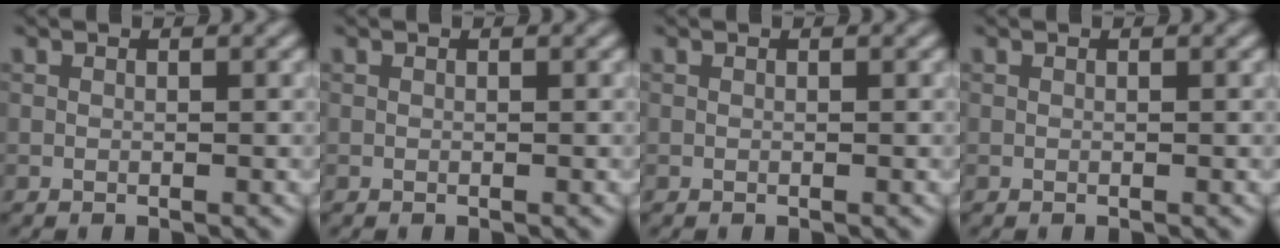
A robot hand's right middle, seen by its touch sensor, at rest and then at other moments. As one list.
[{"total": 0.0}, {"total": 0.0}, {"total": 0.0}]